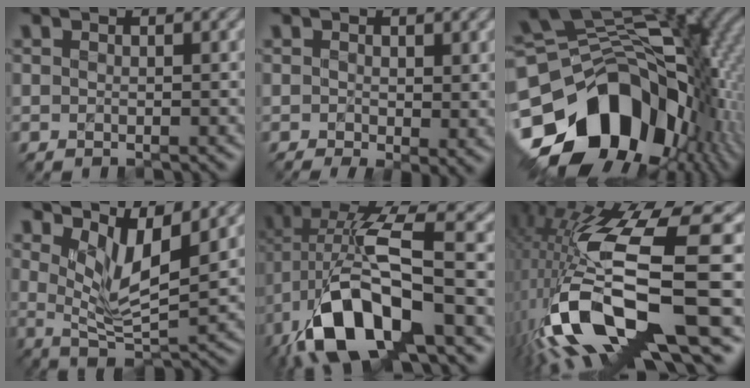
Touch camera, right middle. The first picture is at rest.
{"total": 3.3, "force": [-0.7, 1.6, 2.8], "torque": [-0.041, -0.011, -0.008]}
{"total": 17.2, "force": [-5.9, 12.0, 10.8], "torque": [-0.197, -0.022, -0.089]}
{"total": 4.6, "force": [2.4, 1.4, 3.7], "torque": [-0.073, -0.012, 0.049]}
{"total": 12.1, "force": [-4.2, 5.0, 10.1], "torque": [-0.203, 0.005, -0.076]}
{"total": 15.6, "force": [-4.6, 5.5, 13.9], "torque": [-0.281, -0.014, -0.070]}